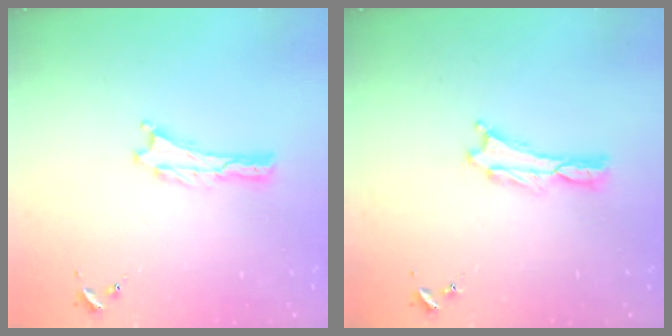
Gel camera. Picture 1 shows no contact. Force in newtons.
{"total": 0.0}